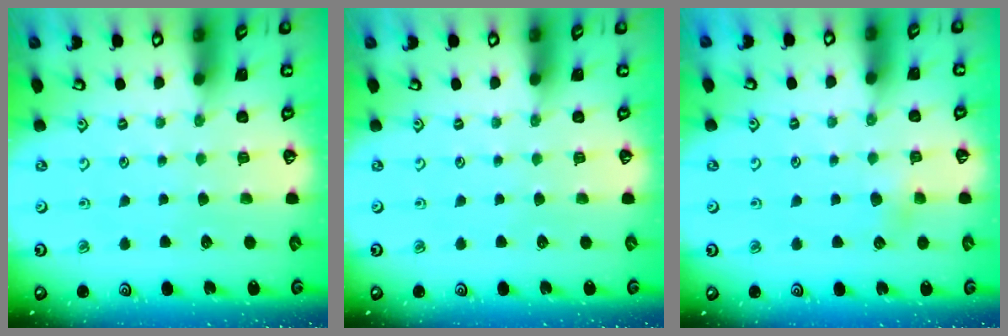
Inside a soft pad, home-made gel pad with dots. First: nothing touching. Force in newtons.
{"total": 0.0}
{"total": 3.7, "press": 3.7, "slide": 0.6}